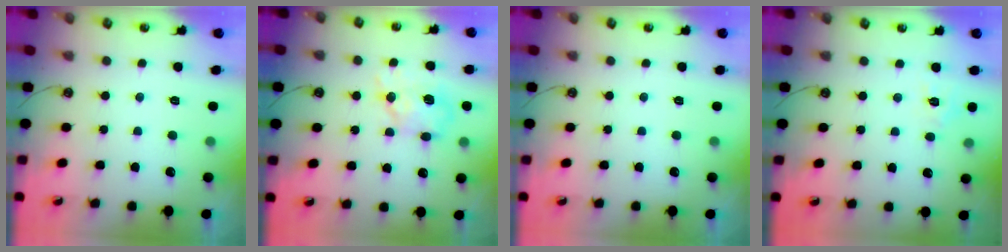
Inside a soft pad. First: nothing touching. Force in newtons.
{"total": 10.9, "press": 10.9, "slide": 0.3}
{"total": 0.0}
{"total": 5.0, "press": 5.0, "slide": 0.6}